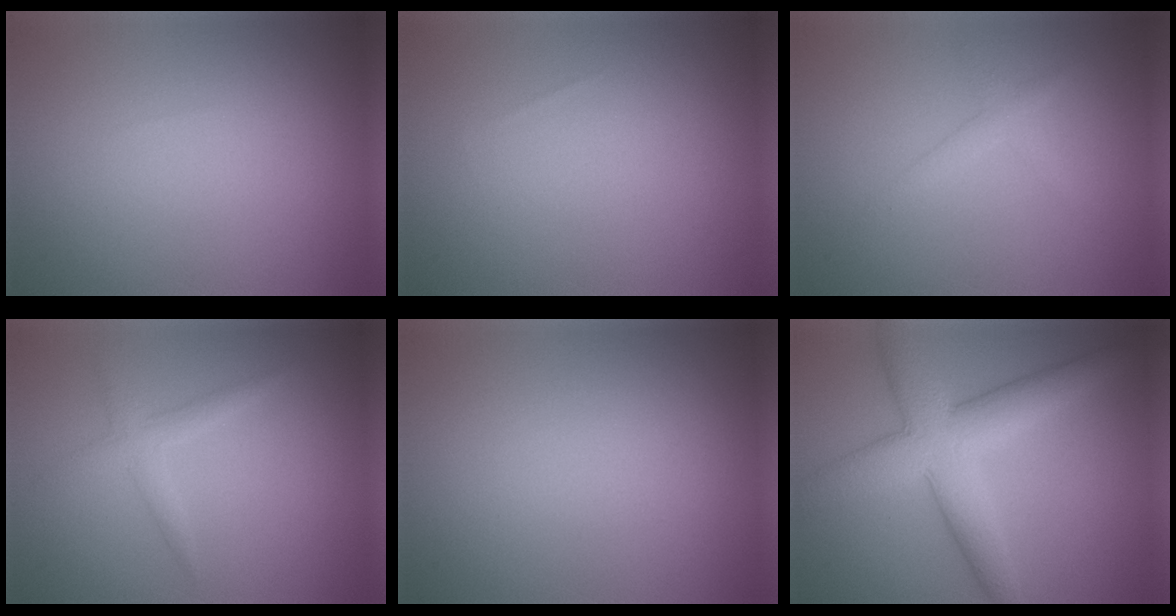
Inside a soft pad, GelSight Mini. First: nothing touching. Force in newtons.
{"total": 0.0}
{"total": 1.4, "press": 1.4, "slide": 0.1}
{"total": 1.8, "press": 1.8, "slide": 0.1}
{"total": 0.0}
{"total": 6.9, "press": 6.9, "slide": 0.1}